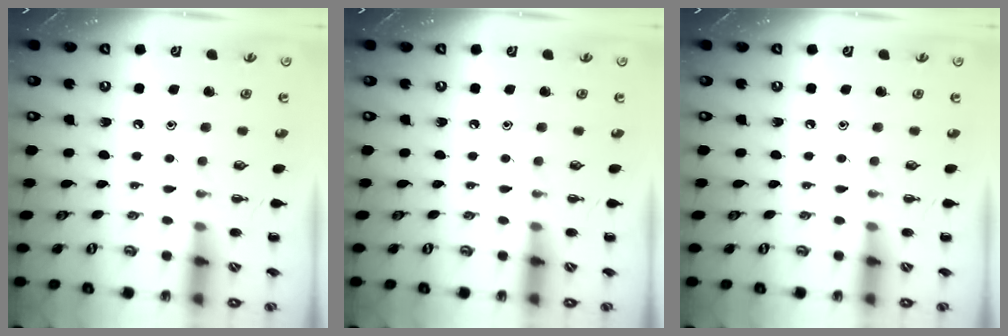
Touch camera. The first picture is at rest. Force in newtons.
{"total": 0.0}
{"total": 0.0}